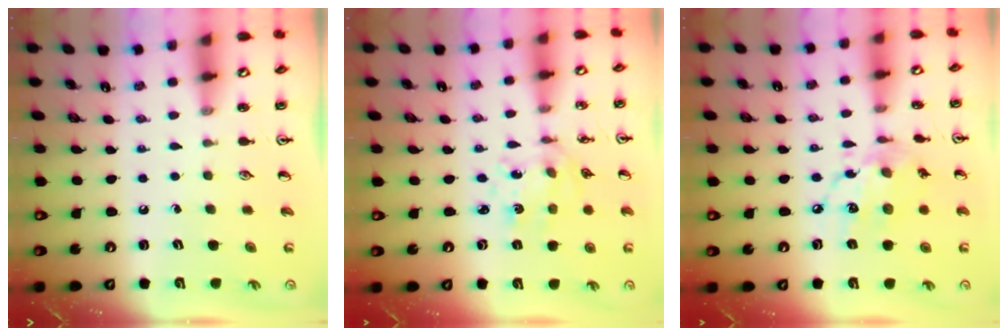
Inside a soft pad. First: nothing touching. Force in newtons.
{"total": 4.3, "press": 4.0, "slide": 1.7}
{"total": 13.0, "press": 13.0, "slide": 1.0}